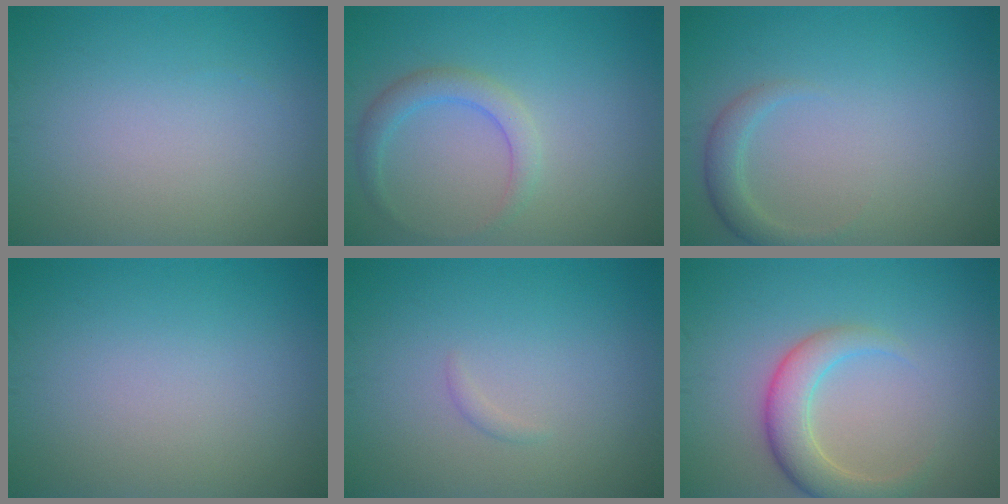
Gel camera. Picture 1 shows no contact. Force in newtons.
{"total": 2.4, "press": 2.4, "slide": 0.1}
{"total": 1.9, "press": 1.9, "slide": 0.1}
{"total": 0.0}
{"total": 0.5, "press": 0.5, "slide": 0.0}
{"total": 4.0, "press": 4.0, "slide": 0.3}